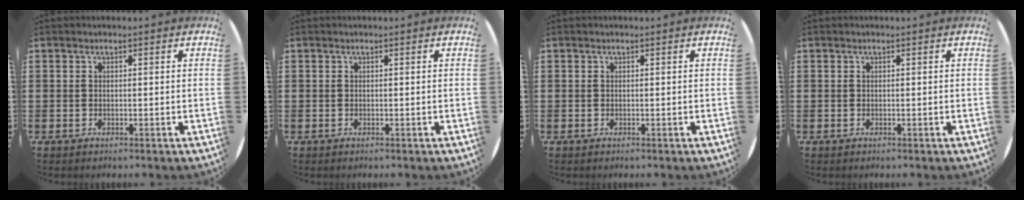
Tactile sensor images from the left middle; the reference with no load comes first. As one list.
[{"total": 0.0}, {"total": 0.0}, {"total": 0.0}]